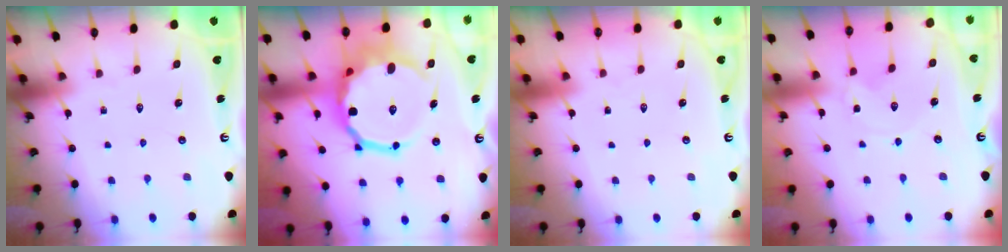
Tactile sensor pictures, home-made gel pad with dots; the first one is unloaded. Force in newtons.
{"total": 17.0, "press": 16.4, "slide": 4.2}
{"total": 1.6, "press": 1.6, "slide": 0.1}
{"total": 0.0}